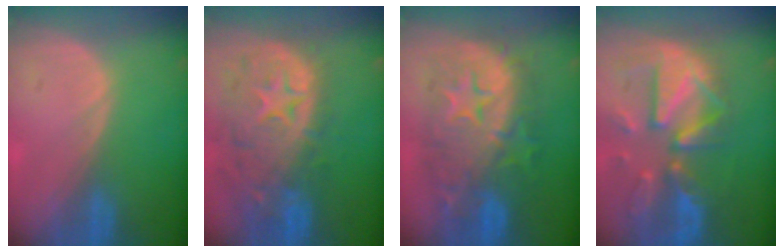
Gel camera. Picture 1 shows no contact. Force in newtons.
{"total": 13.4, "press": 11.1, "slide": 7.5}
{"total": 12.6, "press": 12.6, "slide": 1.0}
{"total": 12.1, "press": 10.5, "slide": 6.1}